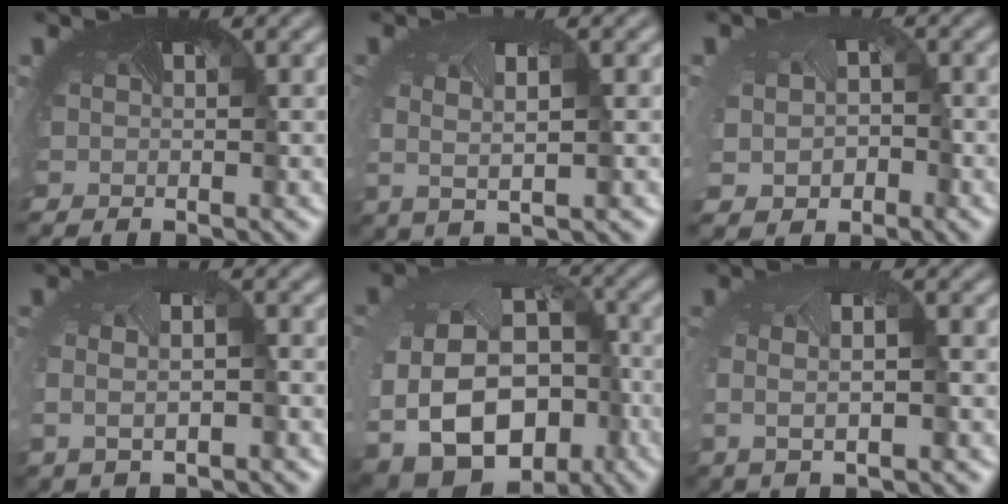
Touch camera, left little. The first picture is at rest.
{"total": 1.9, "force": [-0.1, 0.4, 1.8], "torque": [-0.057, -0.010, -0.004]}
{"total": 4.1, "force": [-0.9, 3.3, 2.3], "torque": [-0.048, -0.023, -0.005]}
{"total": 3.3, "force": [-0.5, 2.0, 2.6], "torque": [-0.053, -0.004, 0.004]}
{"total": 17.9, "force": [-5.1, 13.6, 10.6], "torque": [-0.215, -0.038, -0.081]}
{"total": 2.5, "force": [-0.2, 0.7, 2.4], "torque": [-0.063, -0.006, -0.003]}